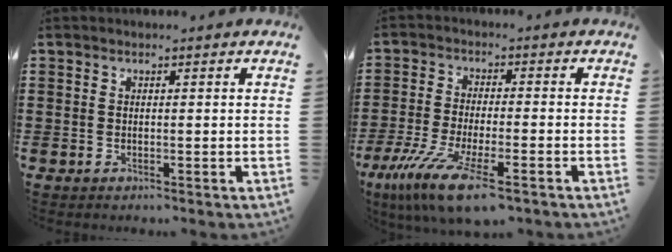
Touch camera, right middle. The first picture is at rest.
{"total": 10.5, "force": [-6.8, 2.0, 7.7], "torque": [-0.164, -0.007, -0.129]}